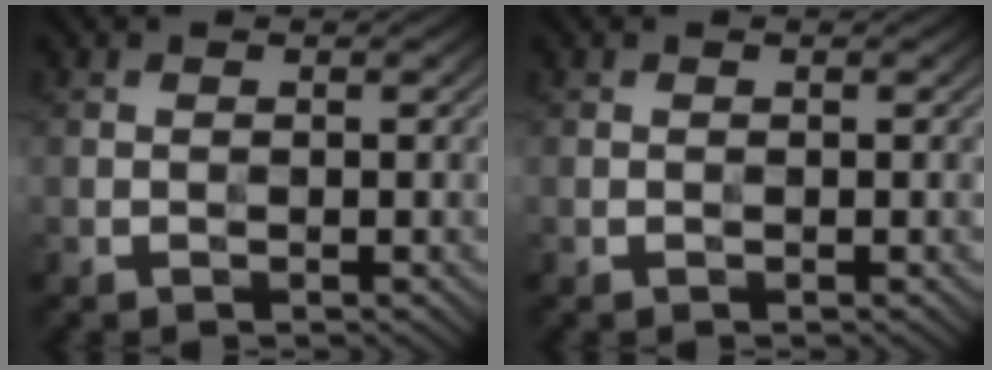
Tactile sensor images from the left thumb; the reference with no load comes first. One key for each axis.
{"total": 0.0}